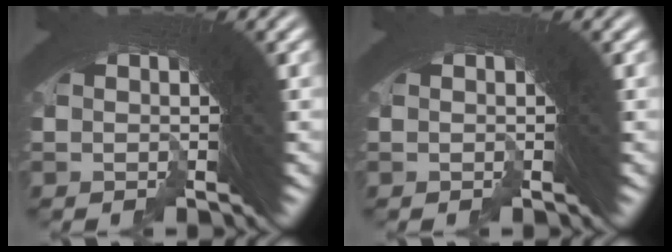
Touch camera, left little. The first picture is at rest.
{"total": 0.0}